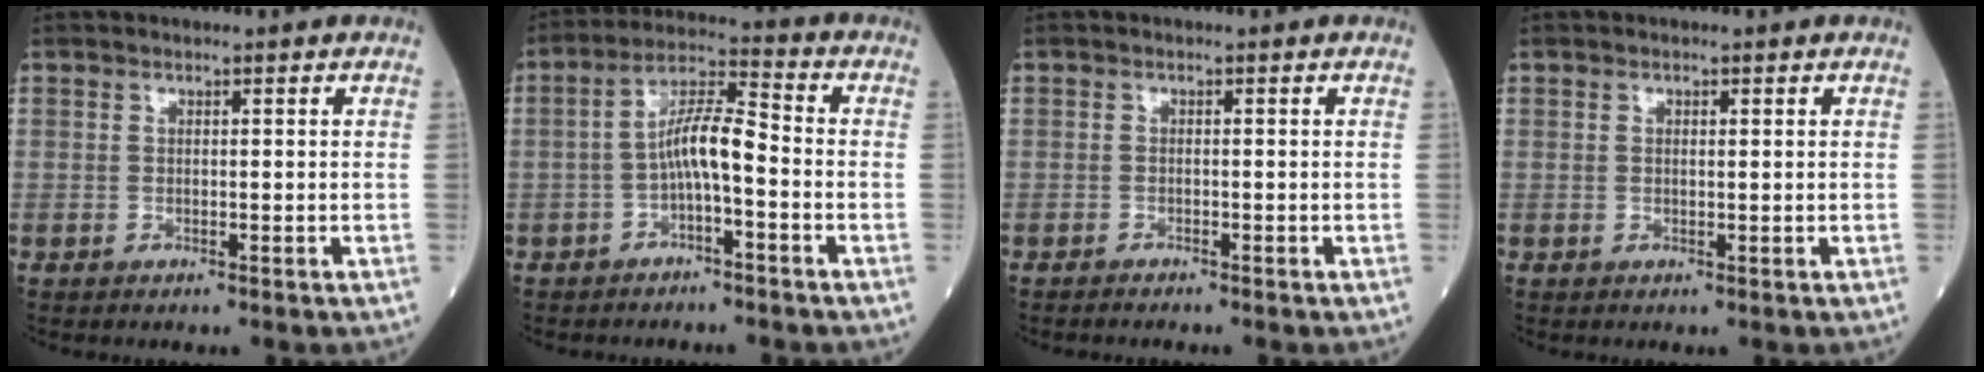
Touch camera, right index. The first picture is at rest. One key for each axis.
{"total": 7.0, "fx": -1.8, "fy": 1.4, "fz": 6.6, "tx": -0.127, "ty": 0.023, "tz": -0.035}
{"total": 0.9, "fx": -0.9, "fy": 0.0, "fz": 0.1, "tx": -0.005, "ty": -0.002, "tz": -0.015}
{"total": 0.6, "fx": 0.2, "fy": 0.2, "fz": 0.5, "tx": -0.012, "ty": 0.000, "tz": 0.003}